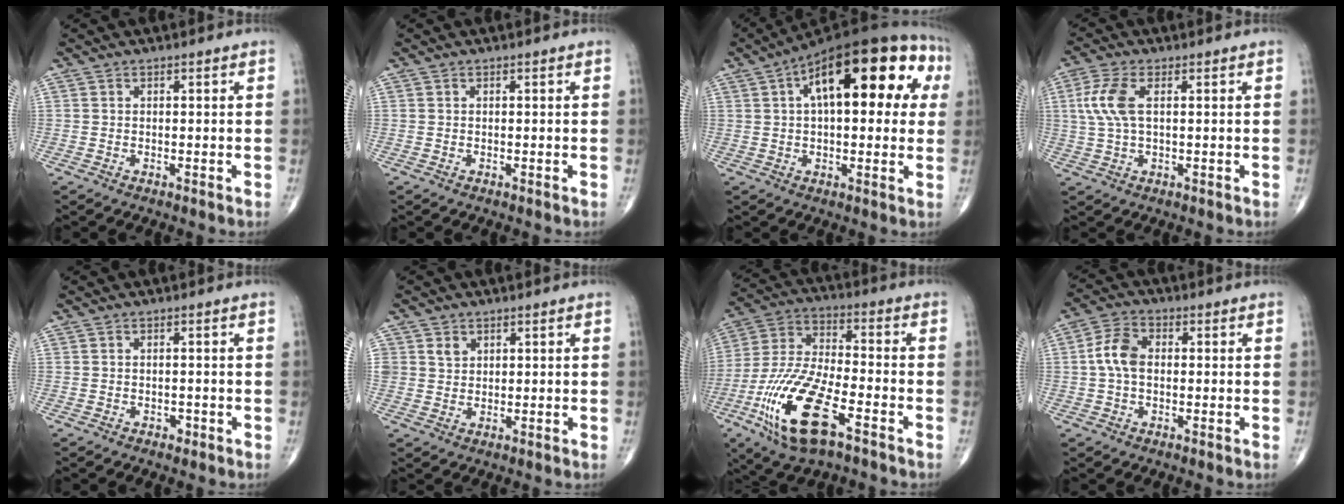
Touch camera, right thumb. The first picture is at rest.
{"total": 0.0}
{"total": 23.8, "force": [6.6, 10.3, 20.4], "torque": [-0.280, 0.045, 0.088]}
{"total": 6.8, "force": [1.4, 3.0, 6.0], "torque": [-0.153, 0.010, 0.028]}
{"total": 0.9, "force": [-0.6, 0.5, 0.4], "torque": [-0.004, 0.001, -0.010]}
{"total": 2.7, "force": [1.3, 2.2, 0.7], "torque": [0.002, -0.009, 0.024]}
{"total": 19.2, "force": [-8.7, 7.0, 15.6], "torque": [-0.330, 0.022, -0.157]}
{"total": 6.3, "force": [0.1, 4.1, 4.8], "torque": [-0.098, 0.018, -0.006]}